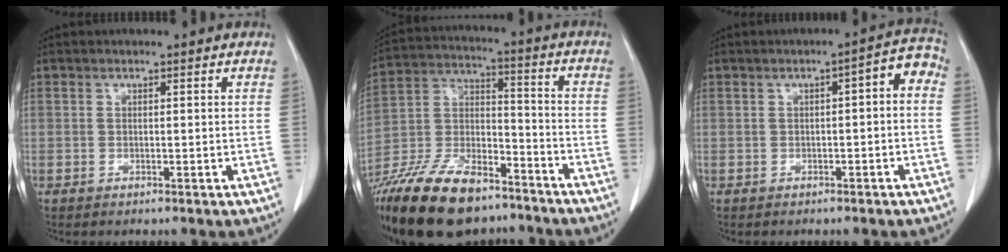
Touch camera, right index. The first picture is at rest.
{"total": 22.1, "force": [-16.7, 8.1, 12.1], "torque": [-0.273, -0.012, -0.300]}
{"total": 4.5, "force": [-0.2, 1.4, 4.2], "torque": [-0.049, 0.029, -0.007]}